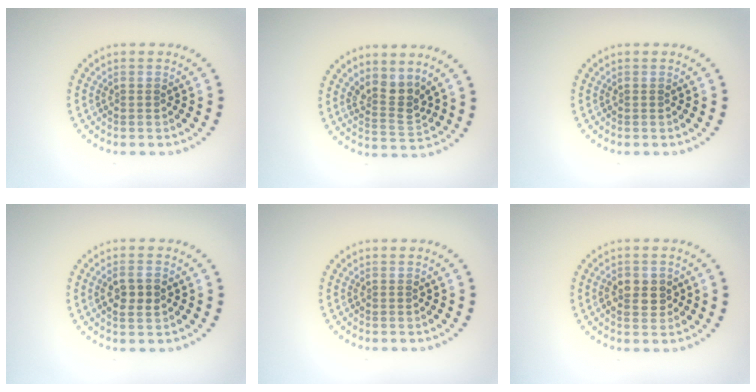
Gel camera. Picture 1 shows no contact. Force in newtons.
{"total": 2.7, "press": 2.0, "slide": 1.9}
{"total": 0.0}
{"total": 2.3, "press": 2.3, "slide": 0.4}
{"total": 0.0}
{"total": 2.5, "press": 2.5, "slide": 0.4}